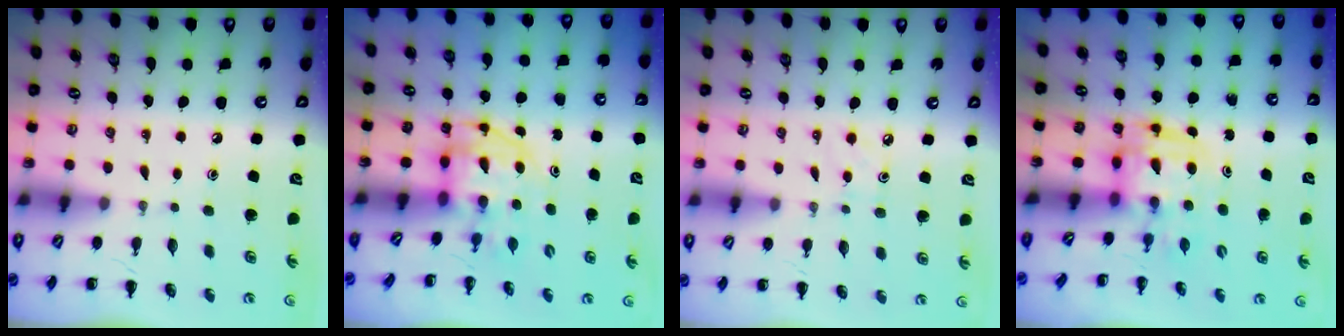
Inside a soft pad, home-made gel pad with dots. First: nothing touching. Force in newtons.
{"total": 3.8, "press": 3.7, "slide": 0.7}
{"total": 2.8, "press": 2.7, "slide": 1.0}
{"total": 3.3, "press": 3.2, "slide": 0.6}